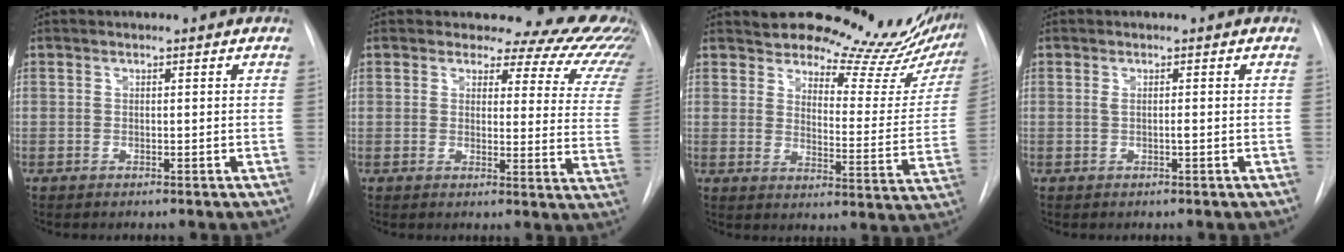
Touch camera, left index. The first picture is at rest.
{"total": 17.7, "force": [16.7, 5.0, 3.4], "torque": [-0.012, -0.109, 0.153]}
{"total": 18.5, "force": [17.6, 3.9, 4.3], "torque": [-0.037, -0.090, 0.199]}
{"total": 0.8, "force": [-0.1, -0.1, 0.8], "torque": [-0.019, 0.000, 0.001]}